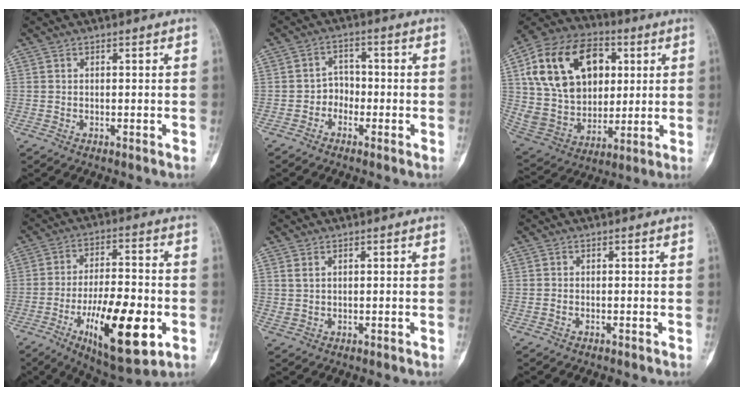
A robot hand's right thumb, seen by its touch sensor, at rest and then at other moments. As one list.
[{"total": 3.3, "force": [-1.6, 2.7, 1.0], "torque": [0.014, 0.019, -0.040]}, {"total": 25.1, "force": [7.1, 17.8, 16.3], "torque": [-0.280, 0.008, 0.131]}, {"total": 19.2, "force": [-6.3, 6.8, 16.9], "torque": [-0.264, 0.014, -0.090]}, {"total": 1.7, "force": [0.9, 1.0, 1.1], "torque": [-0.023, 0.001, 0.024]}, {"total": 0.0}]